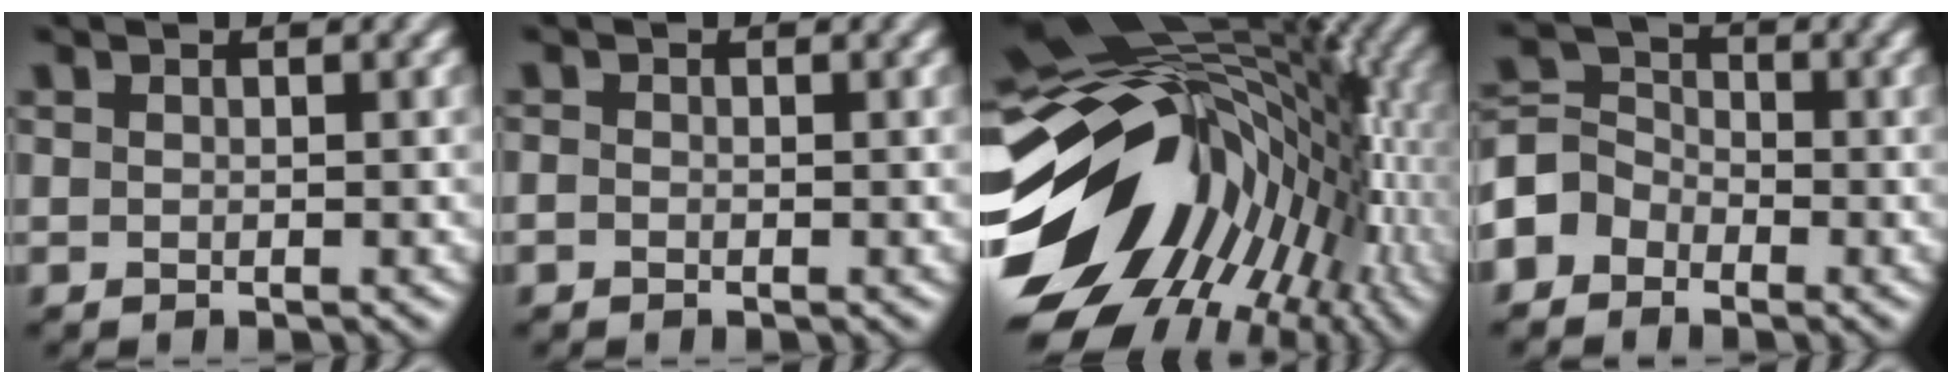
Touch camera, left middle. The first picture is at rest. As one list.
[{"total": 0.6, "force": [-0.6, 0.2, -0.1], "torque": [0.008, -0.001, -0.017]}, {"total": 17.8, "force": [-1.1, 11.6, 13.4], "torque": [-0.194, -0.008, -0.012]}, {"total": 3.9, "force": [-2.6, 2.8, 0.8], "torque": [-0.011, 0.010, -0.073]}]